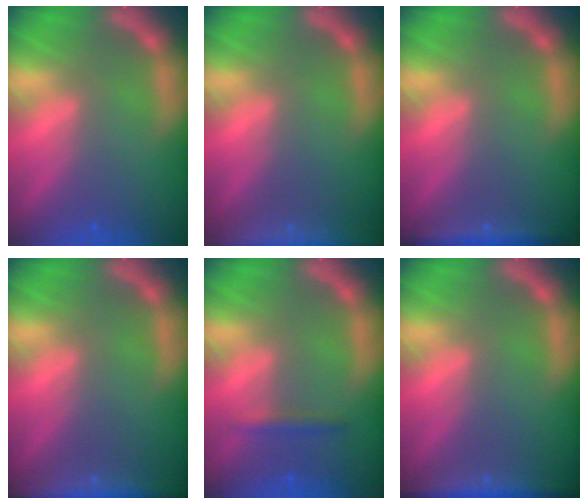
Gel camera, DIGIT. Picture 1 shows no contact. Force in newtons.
{"total": 9.0}
{"total": 3.5}
{"total": 7.4}
{"total": 1.4}
{"total": 5.0}